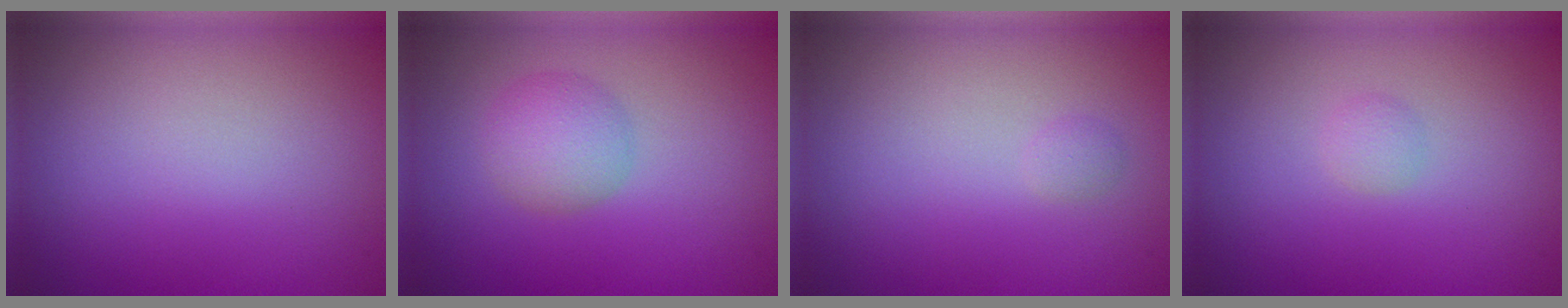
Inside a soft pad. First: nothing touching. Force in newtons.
{"total": 3.0, "press": 3.0, "slide": 0.2}
{"total": 0.6, "press": 0.6, "slide": 0.1}
{"total": 0.9, "press": 0.8, "slide": 0.1}